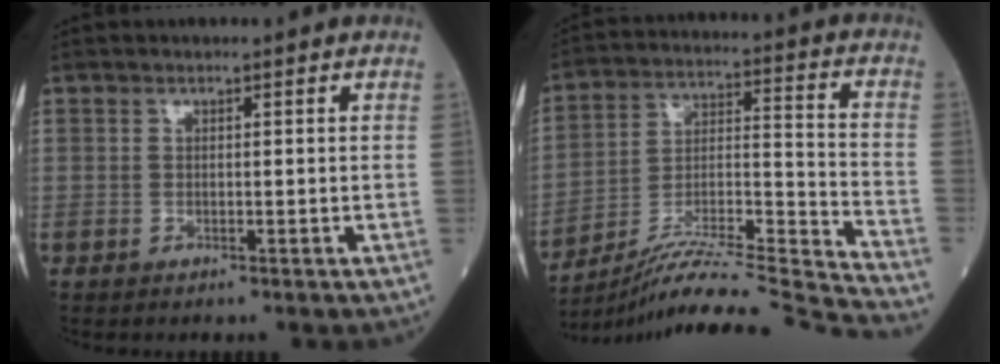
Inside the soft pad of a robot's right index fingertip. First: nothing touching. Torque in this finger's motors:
{"motor_torque": [-0.68, -0.76, 0.20, 0.07]}